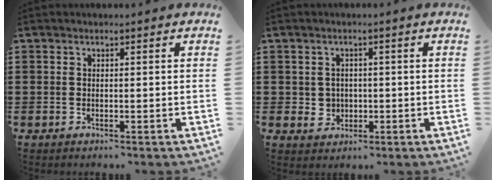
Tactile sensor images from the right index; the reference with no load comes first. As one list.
[{"total": 2.5, "force": [-0.1, 2.5, 0.6], "torque": [-0.022, 0.008, -0.005]}]